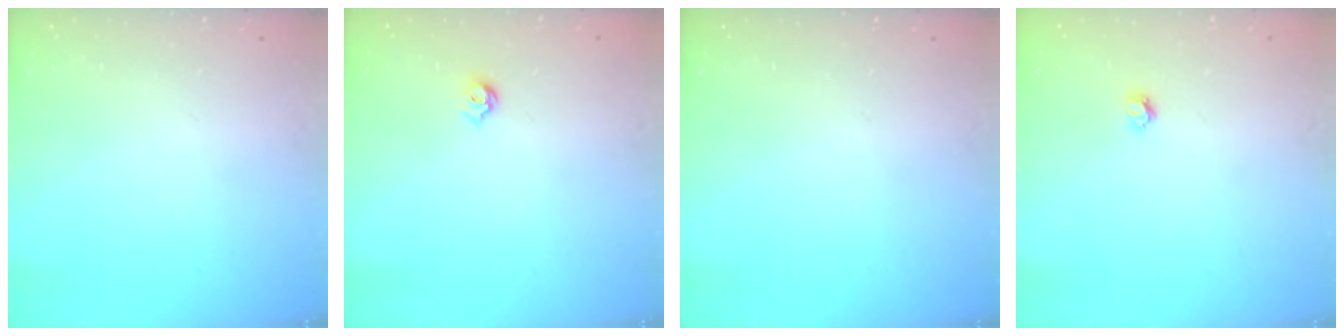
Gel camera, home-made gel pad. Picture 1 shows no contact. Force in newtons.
{"total": 5.0, "press": 4.9, "slide": 0.8}
{"total": 0.0}
{"total": 3.7, "press": 3.6, "slide": 0.4}